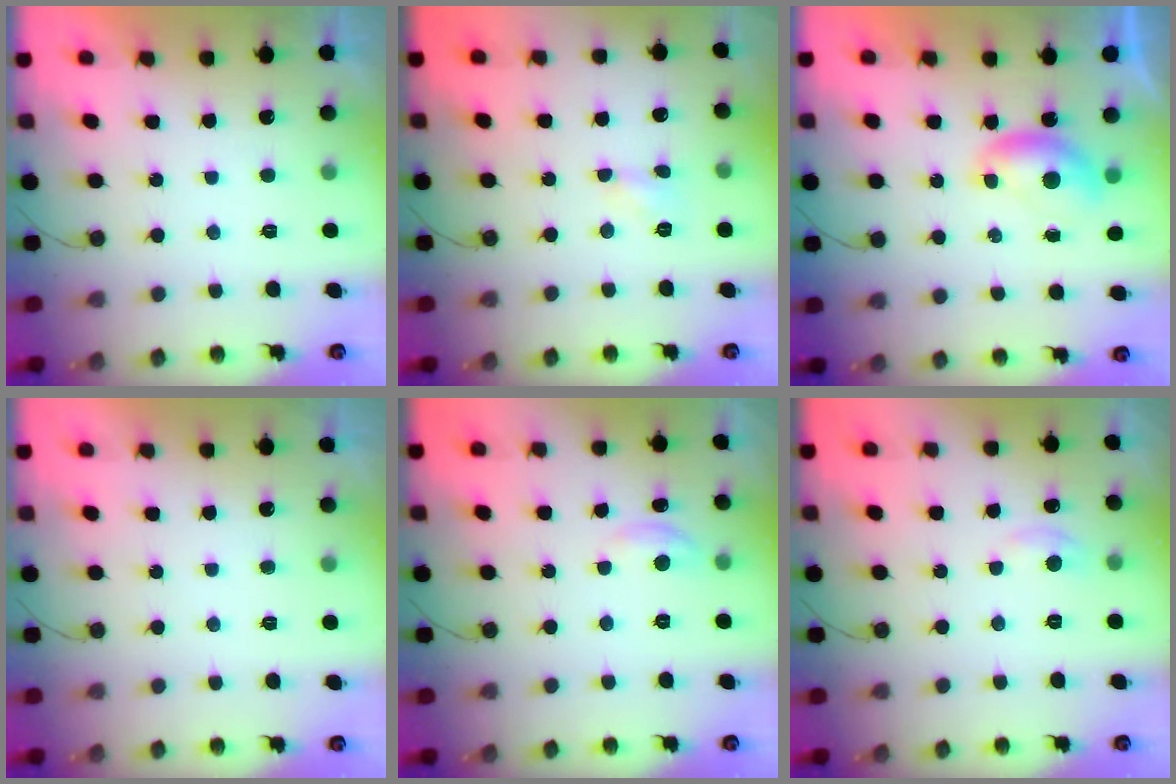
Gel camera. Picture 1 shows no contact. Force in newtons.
{"total": 3.5, "press": 3.5, "slide": 0.5}
{"total": 6.1, "press": 6.1, "slide": 0.9}
{"total": 0.0}
{"total": 2.9, "press": 2.9, "slide": 0.2}
{"total": 3.5, "press": 3.5, "slide": 0.5}